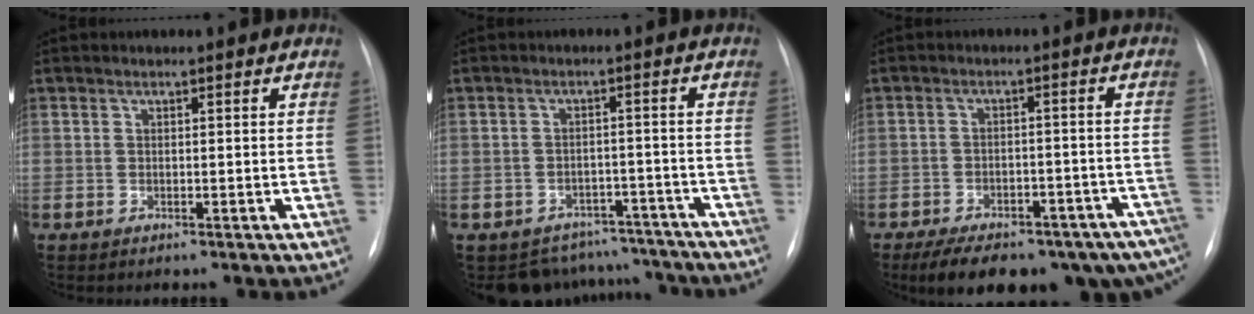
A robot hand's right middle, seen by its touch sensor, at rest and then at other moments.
{"total": 10.0, "force": [-9.0, 4.4, -0.4], "torque": [0.019, 0.032, -0.107]}
{"total": 21.4, "force": [-16.0, 8.8, 11.3], "torque": [-0.139, 0.010, -0.198]}